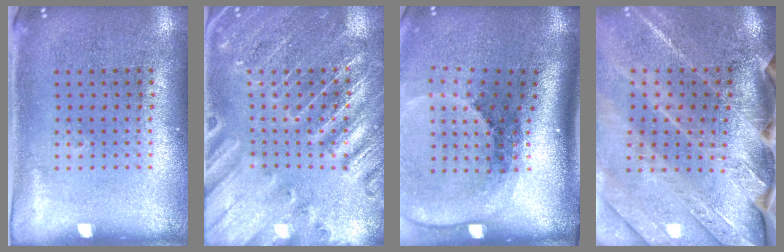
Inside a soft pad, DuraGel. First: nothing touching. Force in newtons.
{"total": 3.0, "press": 3.0, "slide": 0.3}
{"total": 2.6, "press": 1.9, "slide": 1.8}
{"total": 3.9, "press": 3.3, "slide": 2.2}